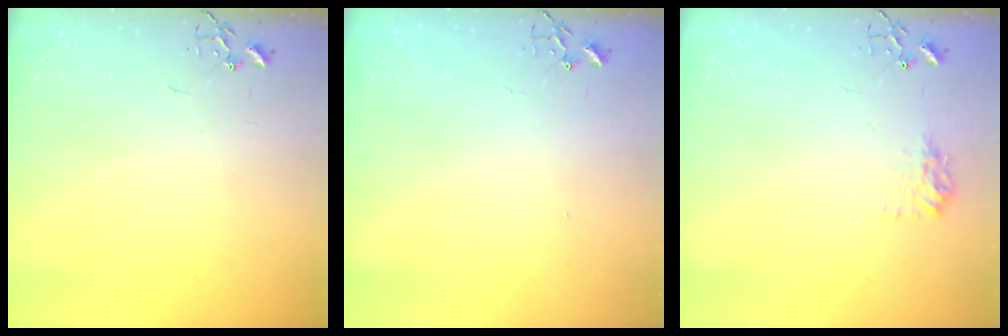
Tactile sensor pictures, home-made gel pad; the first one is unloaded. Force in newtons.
{"total": 1.2, "press": 1.2, "slide": 0.1}
{"total": 8.7, "press": 8.7, "slide": 0.4}